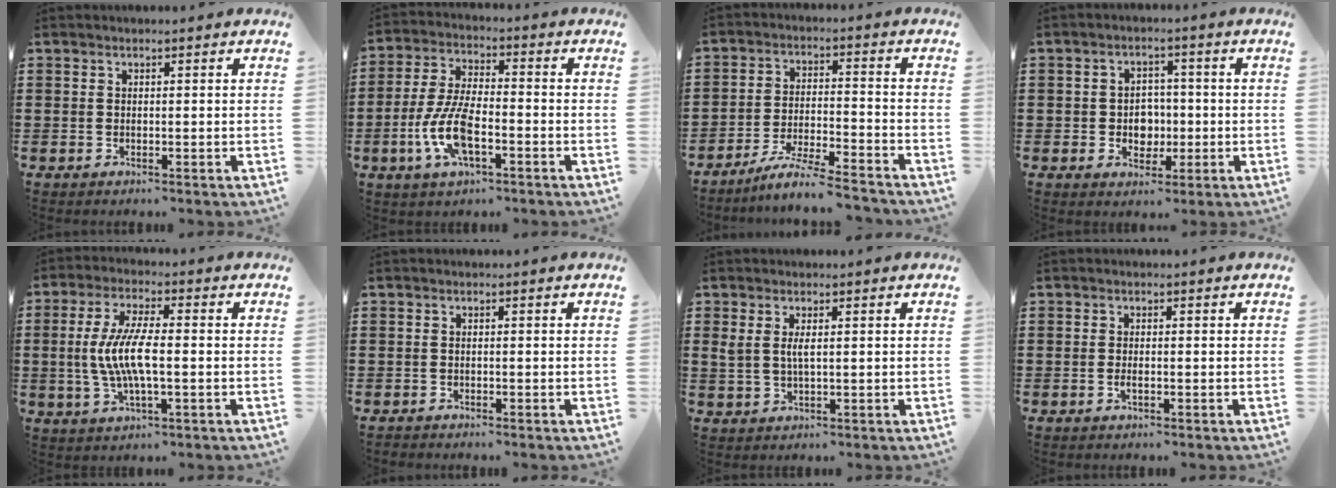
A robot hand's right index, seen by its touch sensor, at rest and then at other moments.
{"total": 9.4, "force": [-3.3, 3.7, 8.1], "torque": [-0.187, -0.010, -0.065]}
{"total": 6.4, "force": [-5.9, -0.3, 2.5], "torque": [-0.053, -0.009, -0.114]}
{"total": 4.3, "force": [-0.5, 3.9, 1.9], "torque": [-0.031, 0.003, -0.015]}
{"total": 7.7, "force": [-1.0, 2.2, 7.3], "torque": [-0.162, -0.007, -0.027]}
{"total": 0.6, "force": [-0.6, 0.1, 0.0], "torque": [0.000, 0.001, -0.014]}
{"total": 2.5, "force": [0.6, 0.7, 2.3], "torque": [-0.047, 0.004, 0.010]}
{"total": 1.2, "force": [-0.4, 0.3, 1.1], "torque": [-0.021, -0.003, -0.006]}